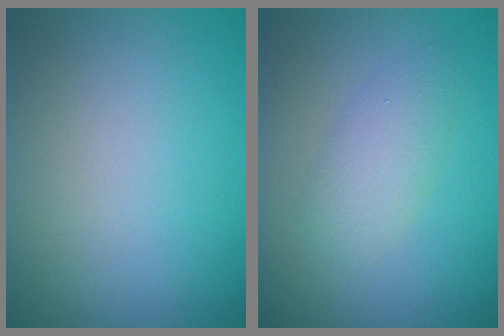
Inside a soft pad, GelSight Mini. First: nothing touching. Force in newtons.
{"total": 2.7, "press": 2.7, "slide": 0.1}